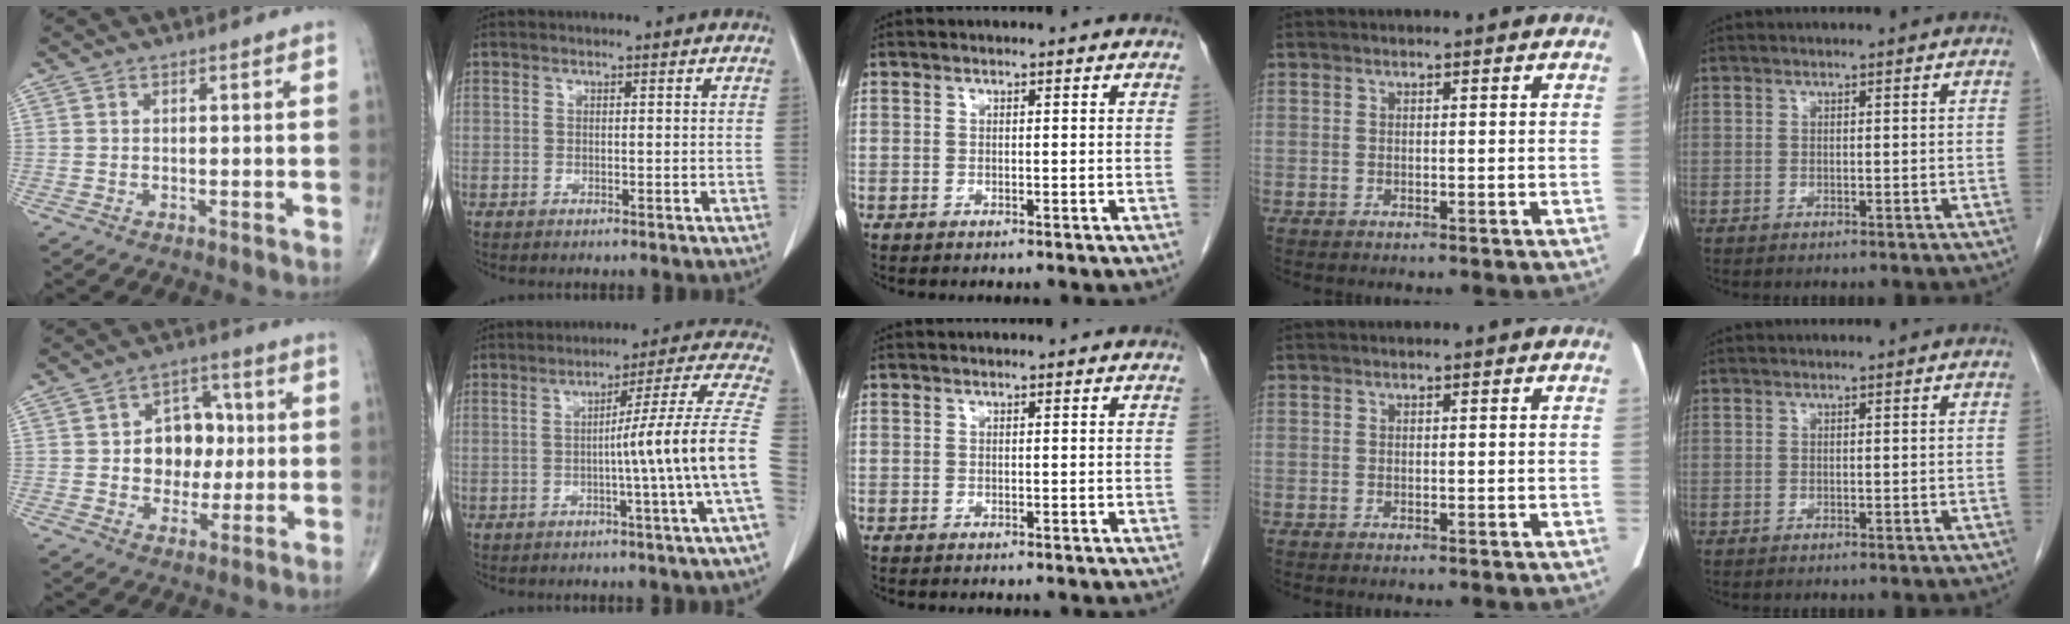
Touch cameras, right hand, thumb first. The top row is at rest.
{"thumb": {"total": 10.7, "force": [0.6, 8.3, 6.7], "torque": [-0.046, 0.018, 0.010]}, "index": {"total": 13.1, "force": [-2.6, -3.0, 12.5], "torque": [-0.158, 0.010, -0.041]}}